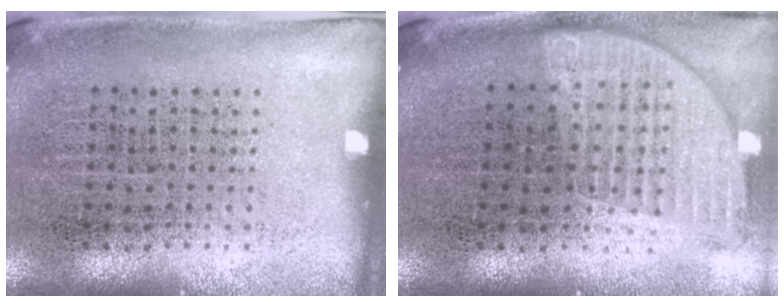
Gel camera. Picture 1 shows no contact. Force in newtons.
{"total": 1.2, "press": 1.2, "slide": 0.5}